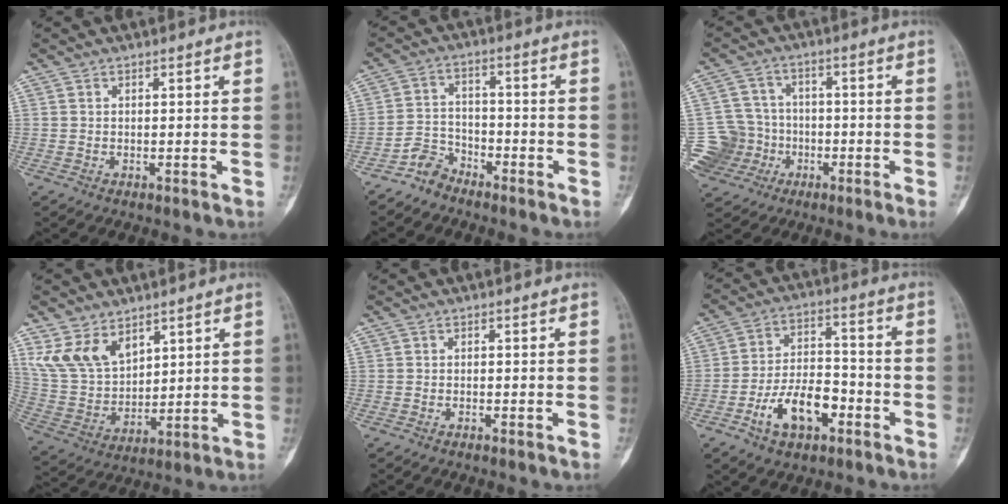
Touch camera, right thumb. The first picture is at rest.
{"total": 4.9, "force": [-4.2, 2.6, 0.7], "torque": [-0.002, 0.032, -0.086]}
{"total": 10.4, "force": [-3.5, 9.5, 2.4], "torque": [-0.036, 0.035, -0.057]}
{"total": 11.2, "force": [6.6, 6.9, 5.9], "torque": [-0.096, -0.027, 0.148]}
{"total": 0.6, "force": [-0.6, 0.0, 0.3], "torque": [-0.013, 0.006, -0.008]}
{"total": 12.3, "force": [-5.5, 6.8, 8.6], "torque": [-0.137, 0.039, -0.093]}